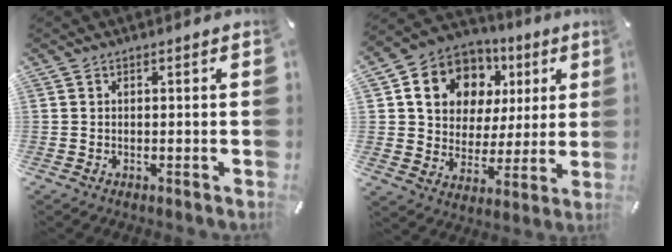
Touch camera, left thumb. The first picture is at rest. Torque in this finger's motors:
{"motor_torque": [1.41, 2.16, 1.48, -1.28, 0.13]}